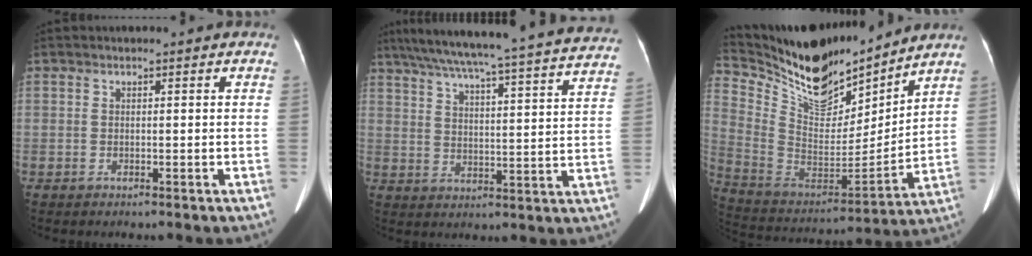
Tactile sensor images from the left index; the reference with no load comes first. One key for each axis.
{"total": 32.9, "fx": 29.7, "fy": 2.1, "fz": 14.0, "tx": -0.236, "ty": -0.043, "tz": 0.373}
{"total": 19.0, "fx": 16.7, "fy": 4.7, "fz": 7.8, "tx": -0.165, "ty": -0.018, "tz": 0.305}